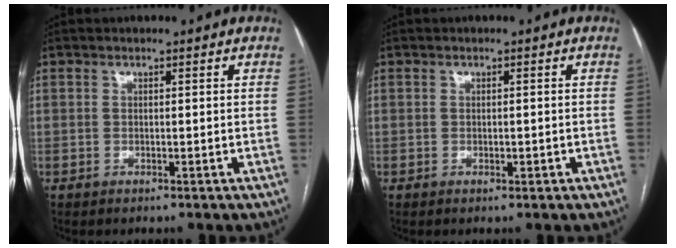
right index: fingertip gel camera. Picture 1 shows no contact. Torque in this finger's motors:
{"motor_torque": [-0.05, 0.07, -0.03, 0.00]}